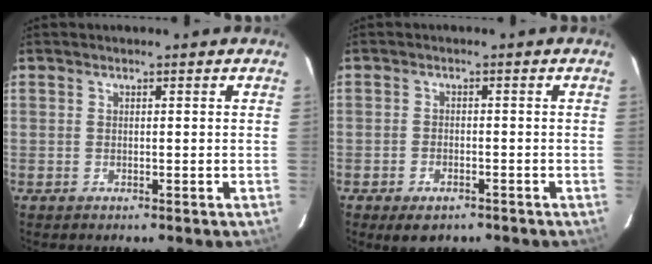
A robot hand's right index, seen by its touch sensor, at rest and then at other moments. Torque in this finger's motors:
{"motor_torque": [0.67, -0.57, 0.22, 0.01]}